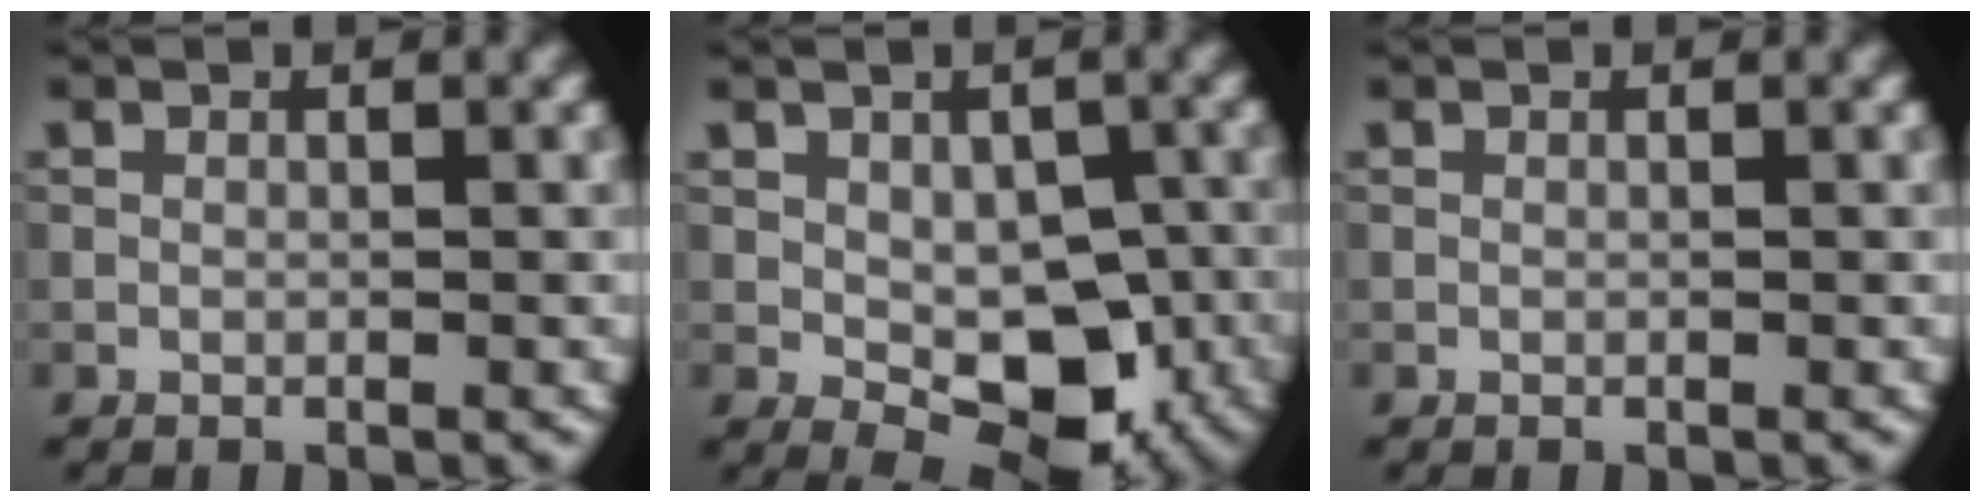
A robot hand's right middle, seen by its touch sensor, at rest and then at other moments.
{"total": 6.5, "force": [-1.2, 4.0, 4.9], "torque": [-0.078, -0.007, -0.016]}
{"total": 0.0}